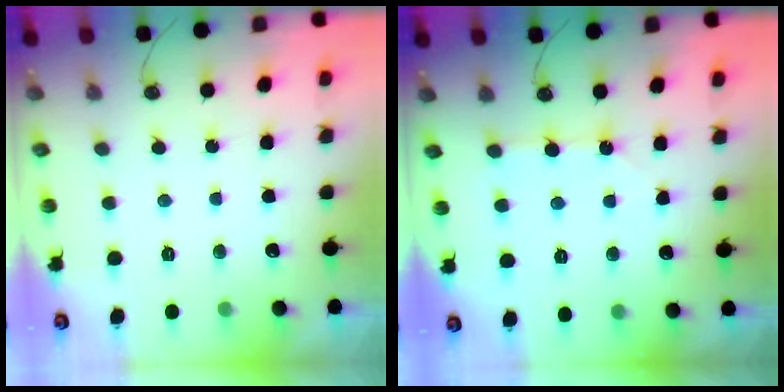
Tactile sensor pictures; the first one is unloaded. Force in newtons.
{"total": 1.5, "press": 1.5, "slide": 0.3}